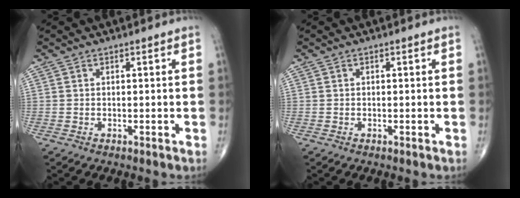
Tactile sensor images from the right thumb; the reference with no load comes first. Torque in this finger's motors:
{"motor_torque": [-0.20, 0.20, -0.26, -0.19, 0.01]}